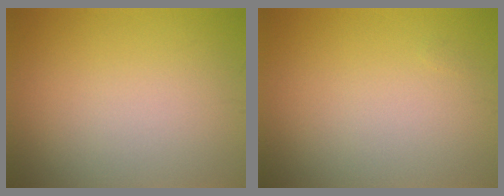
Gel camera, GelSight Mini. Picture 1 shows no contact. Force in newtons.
{"total": 0.0}